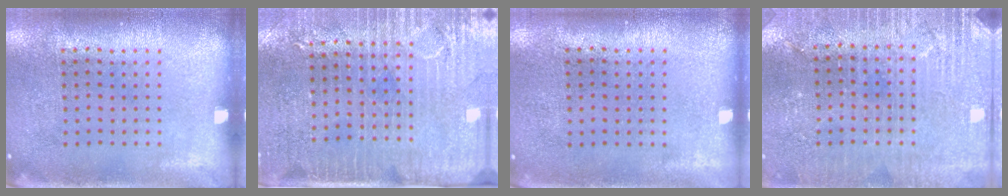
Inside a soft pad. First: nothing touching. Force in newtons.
{"total": 3.3, "press": 2.9, "slide": 1.6}
{"total": 0.0}
{"total": 3.1, "press": 3.1, "slide": 0.5}